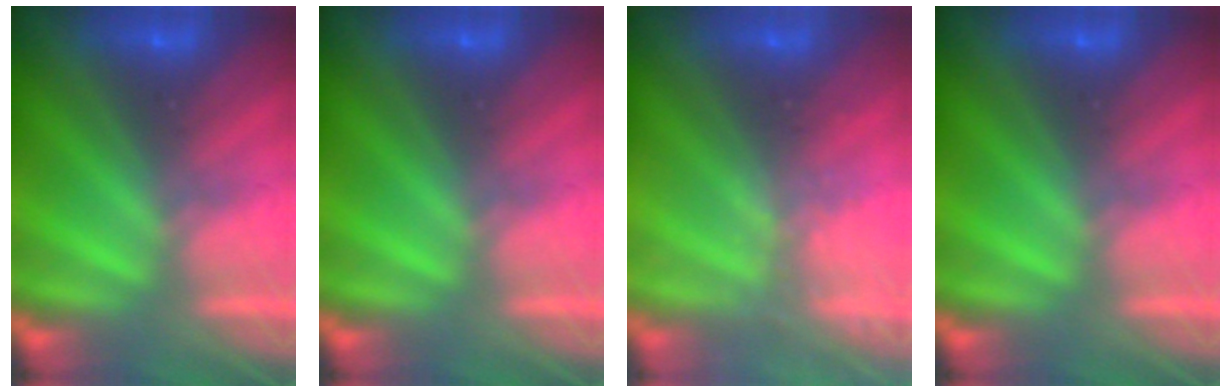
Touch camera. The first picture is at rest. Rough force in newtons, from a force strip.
{"total": 0.0}
{"total": 2.2}
{"total": 0.0}